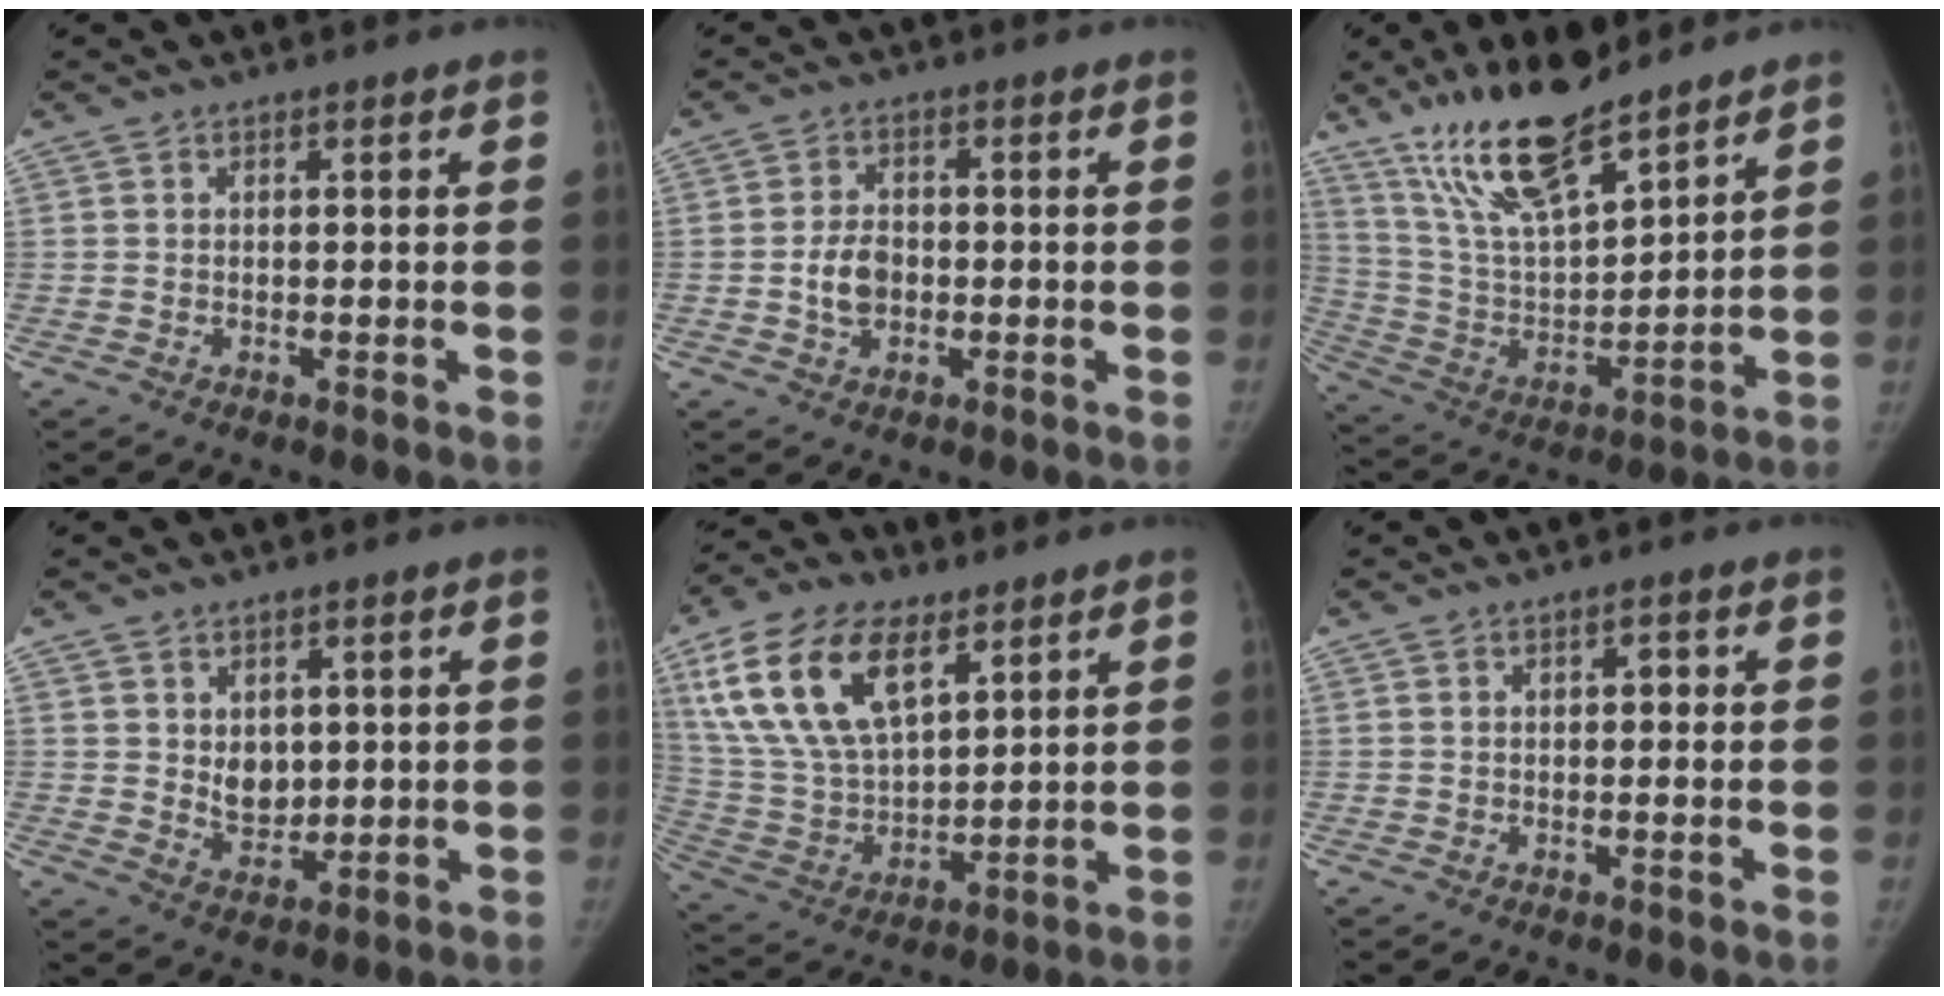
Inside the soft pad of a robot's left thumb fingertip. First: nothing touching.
{"total": 5.2, "force": [-1.0, 3.8, 3.4], "torque": [-0.047, 0.011, -0.020]}
{"total": 18.7, "force": [13.9, 5.5, 11.2], "torque": [-0.166, -0.068, 0.263]}
{"total": 5.6, "force": [1.2, 4.3, 3.3], "torque": [-0.025, -0.016, 0.032]}
{"total": 20.5, "force": [9.9, 10.9, 14.3], "torque": [-0.258, -0.026, 0.190]}
{"total": 1.4, "force": [0.1, 0.9, 1.1], "torque": [-0.011, 0.005, -0.001]}